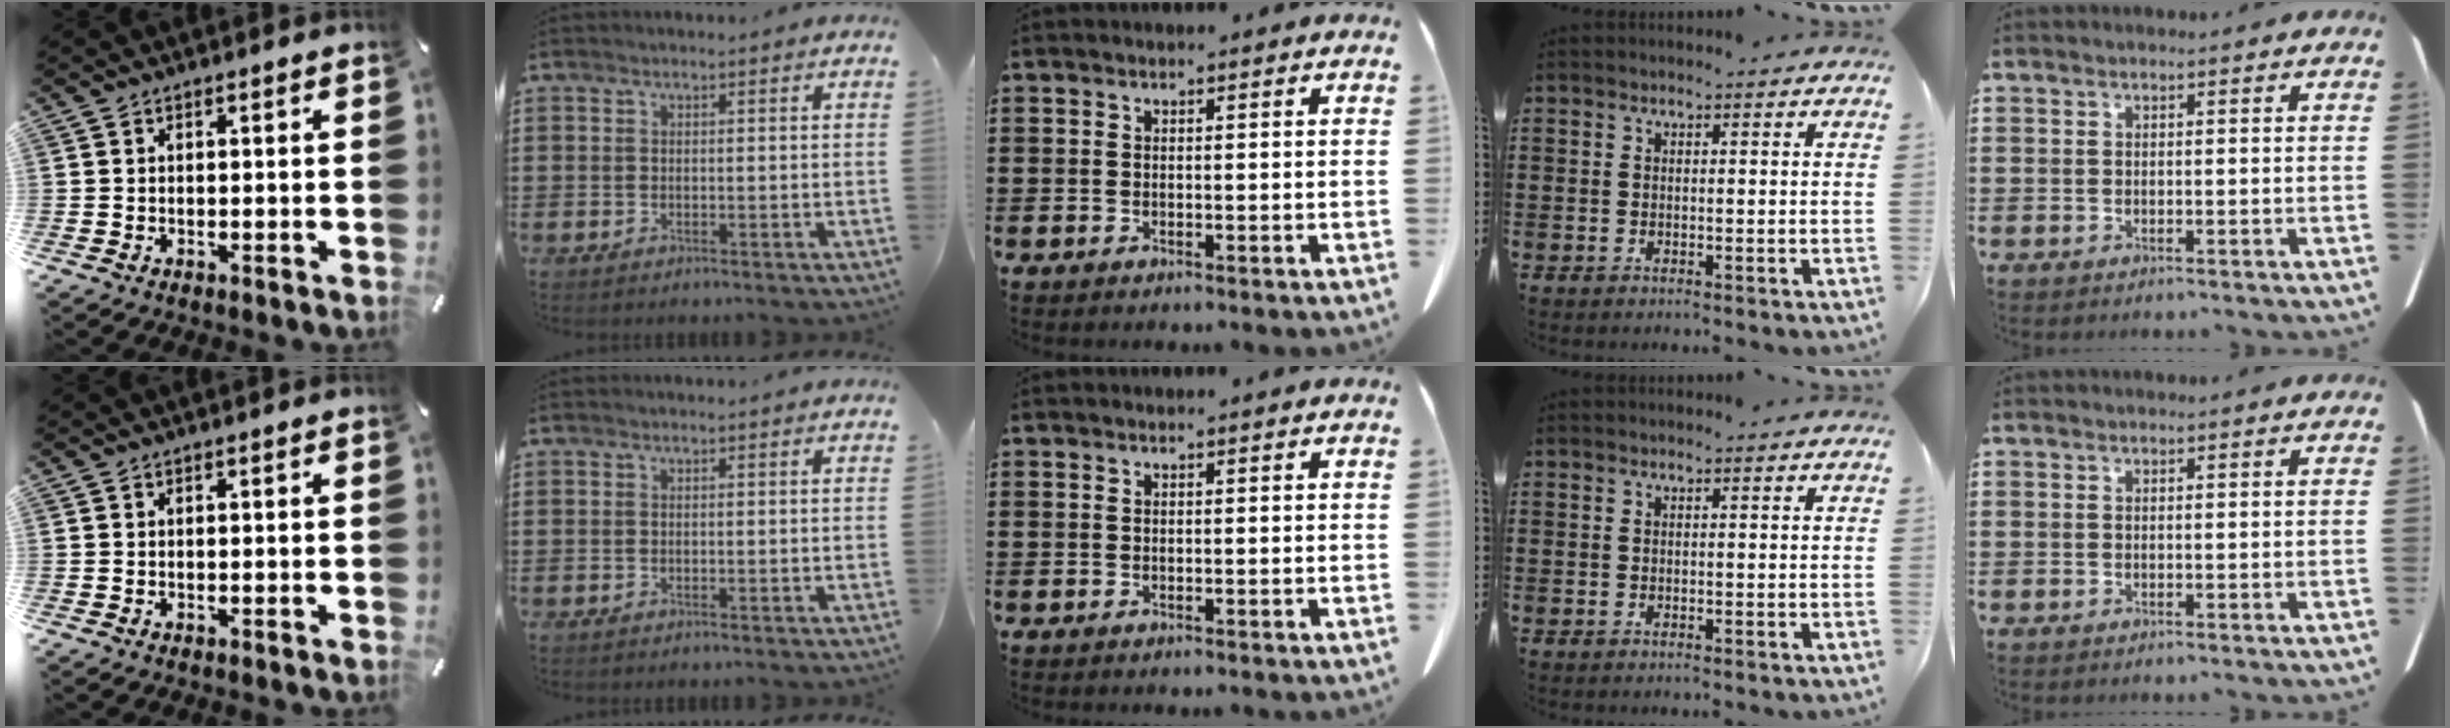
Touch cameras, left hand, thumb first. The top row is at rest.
{}